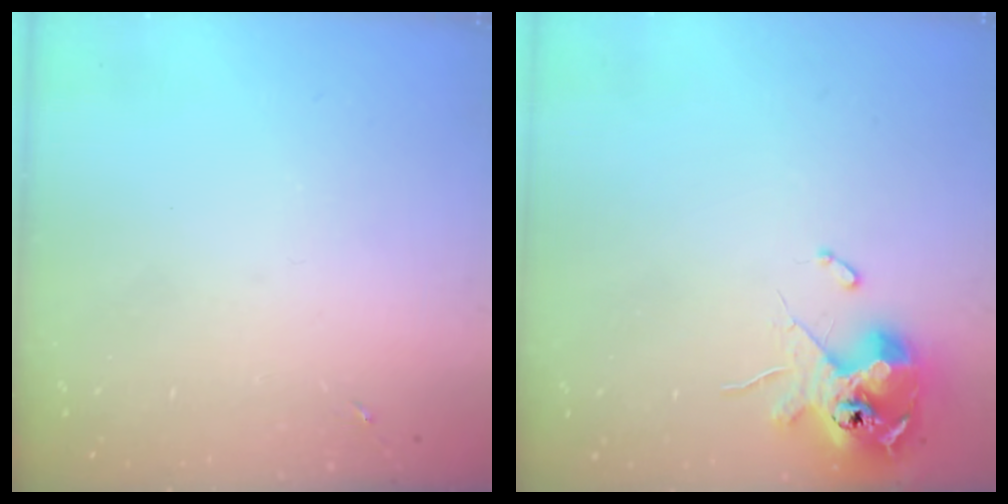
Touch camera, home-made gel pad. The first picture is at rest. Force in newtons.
{"total": 11.6, "press": 11.4, "slide": 2.1}